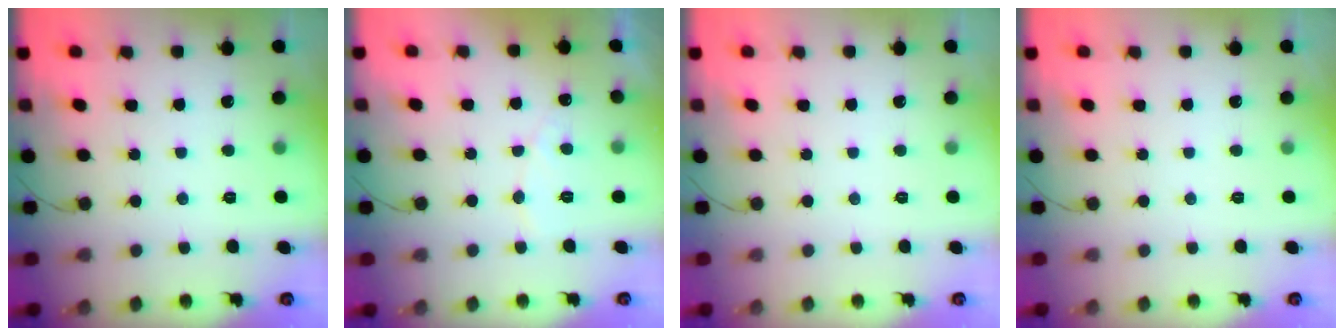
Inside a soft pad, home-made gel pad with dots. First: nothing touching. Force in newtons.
{"total": 5.9, "press": 5.9, "slide": 0.4}
{"total": 0.0}
{"total": 0.0}